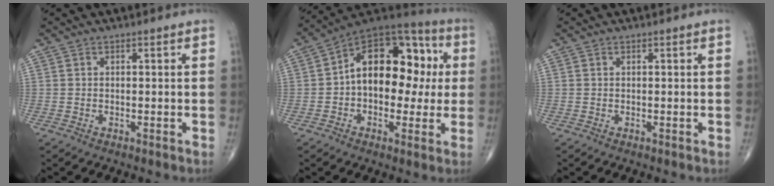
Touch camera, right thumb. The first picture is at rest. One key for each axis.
{"total": 18.9, "fx": 1.3, "fy": 12.0, "fz": 14.6, "tx": -0.174, "ty": 0.046, "tz": 0.009}
{"total": 0.0}